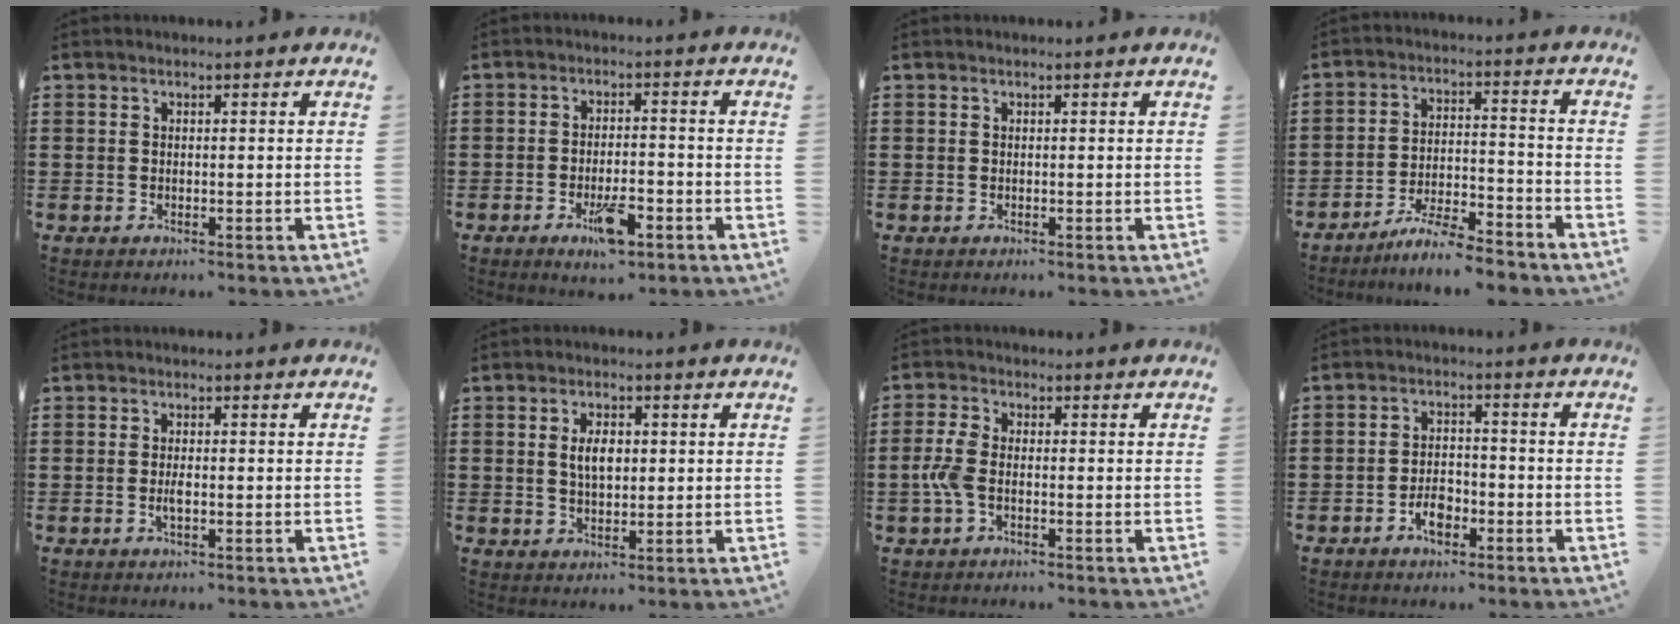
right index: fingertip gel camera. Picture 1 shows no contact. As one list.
[{"total": 6.1, "force": [-2.9, 2.1, 4.9], "torque": [-0.089, -0.002, -0.047]}, {"total": 0.0}, {"total": 6.8, "force": [-6.3, 0.1, 2.5], "torque": [-0.053, -0.003, -0.122]}, {"total": 1.6, "force": [-0.3, 0.4, 1.6], "torque": [-0.036, -0.005, -0.008]}, {"total": 4.0, "force": [0.5, 2.0, 3.4], "torque": [-0.061, 0.005, 0.006]}, {"total": 4.0, "force": [-1.0, 1.9, 3.4], "torque": [-0.096, -0.008, -0.028]}, {"total": 4.0, "force": [-2.1, 2.1, 2.7], "torque": [-0.053, 0.002, -0.040]}]